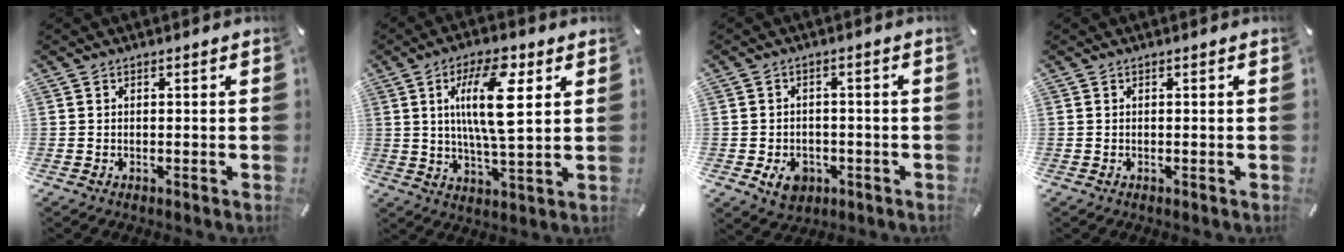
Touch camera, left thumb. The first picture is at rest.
{"total": 13.6, "force": [4.4, 3.9, 12.2], "torque": [-0.236, -0.008, 0.064]}
{"total": 5.9, "force": [-2.4, 4.6, 2.9], "torque": [-0.039, 0.006, -0.043]}
{"total": 0.0}